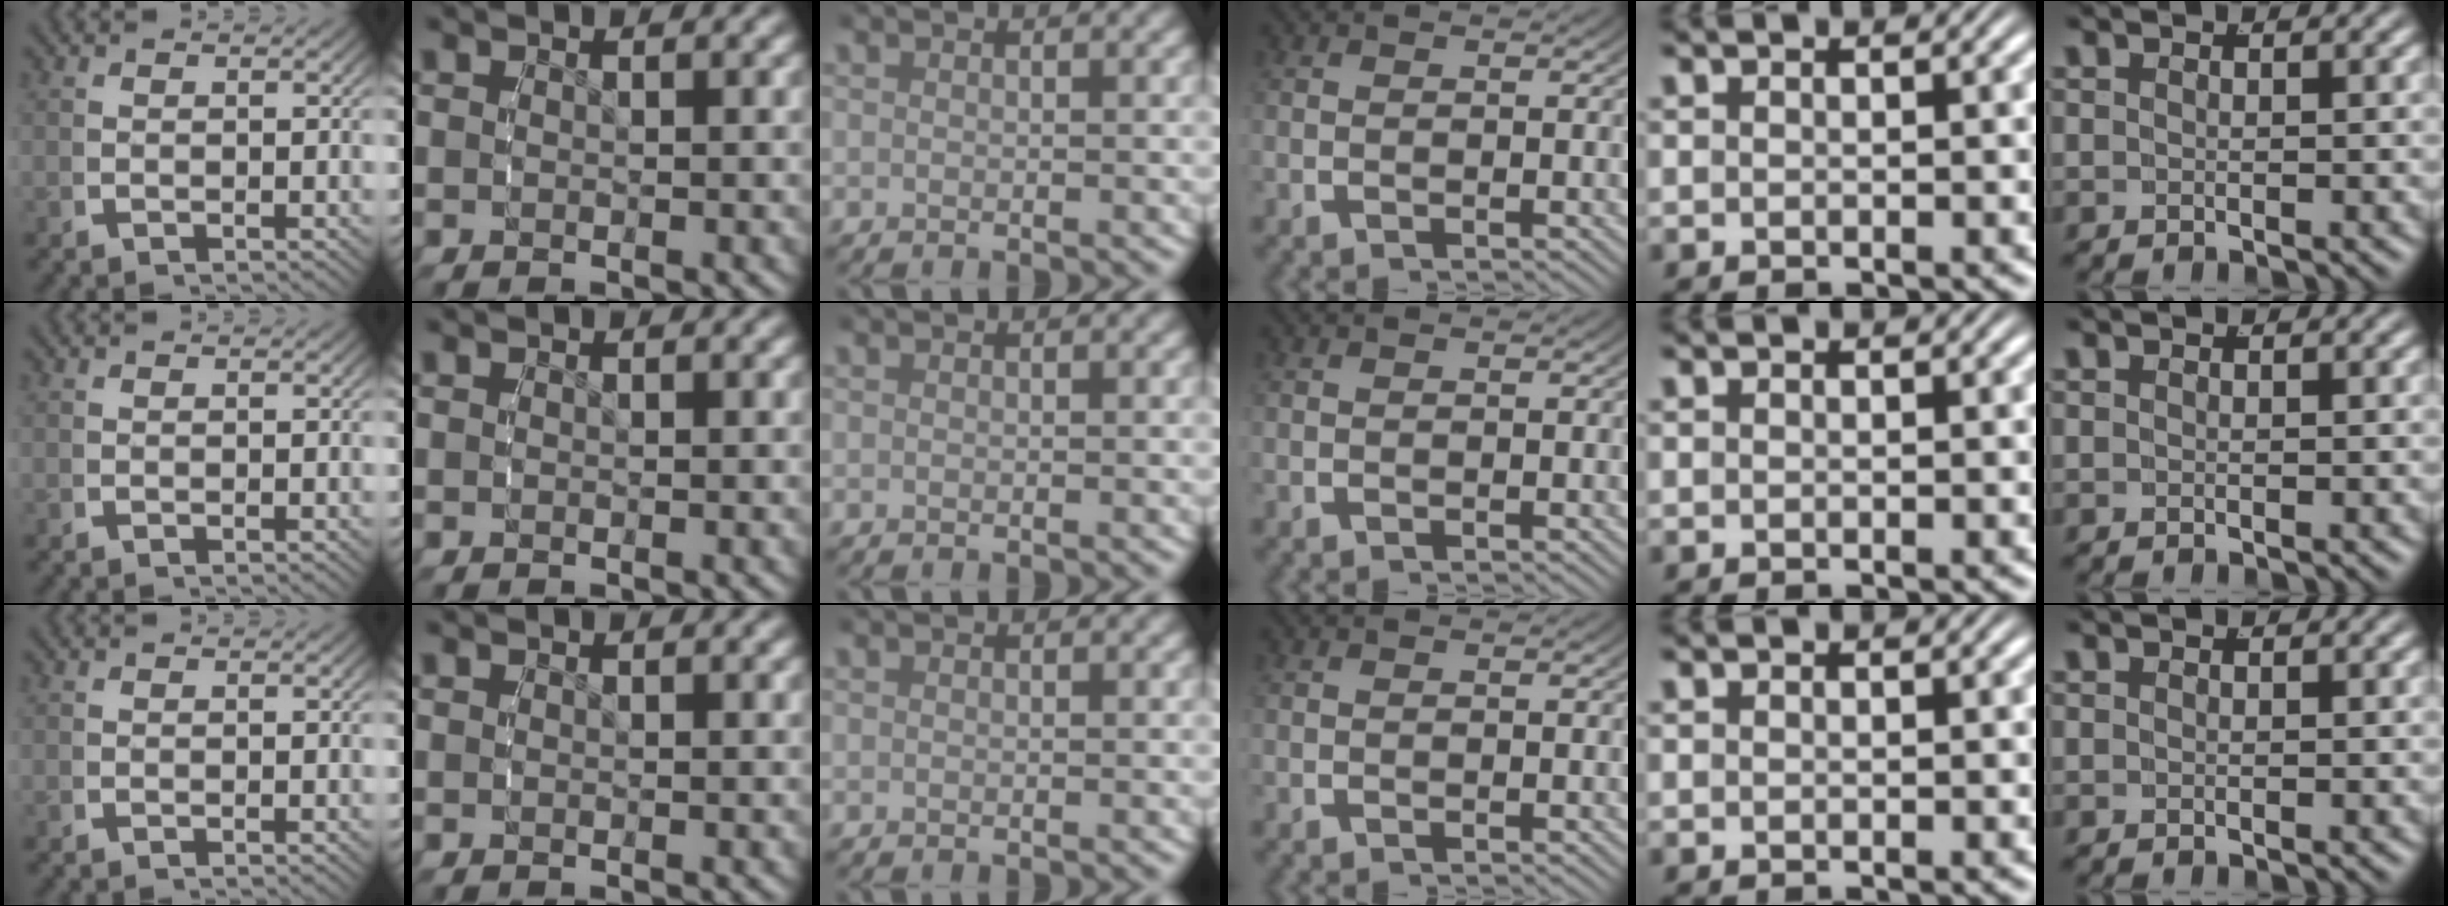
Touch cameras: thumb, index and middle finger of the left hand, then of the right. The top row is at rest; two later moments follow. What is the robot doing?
{"motion": "reach", "object": "stress ball aka squeeze ball"}